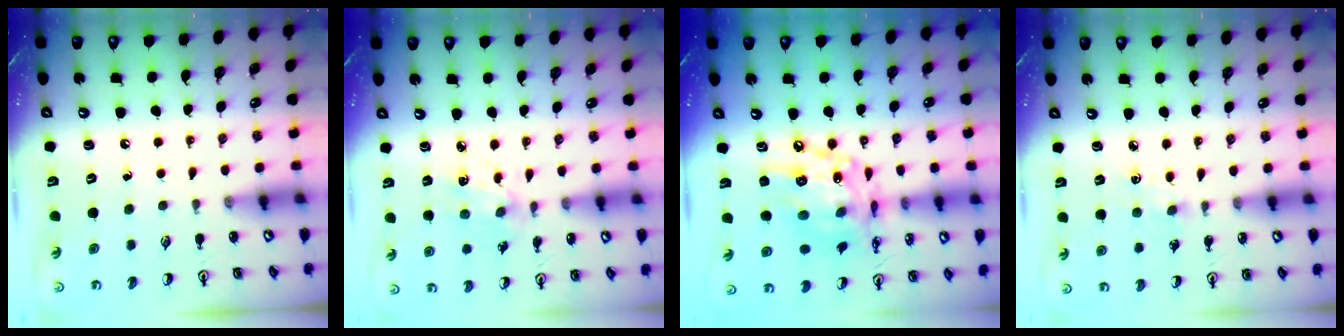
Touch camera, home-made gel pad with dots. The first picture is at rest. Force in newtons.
{"total": 3.9, "press": 3.8, "slide": 0.3}
{"total": 17.9, "press": 17.9, "slide": 1.3}
{"total": 4.3, "press": 4.3, "slide": 0.5}